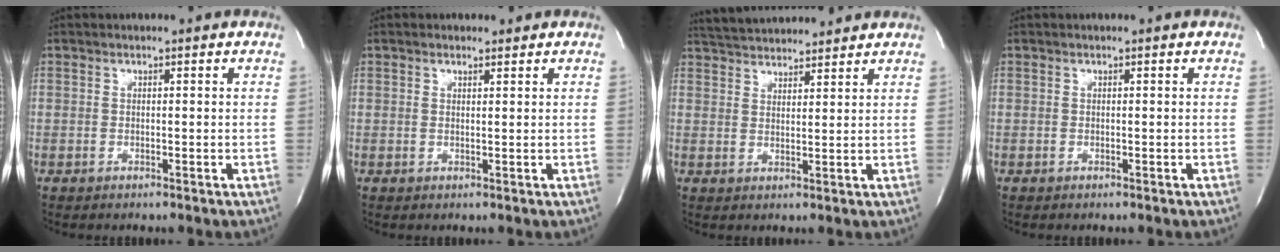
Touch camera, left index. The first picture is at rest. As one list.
[{"total": 1.0, "force": [0.8, 0.3, 0.5], "torque": [-0.017, -0.002, 0.012]}, {"total": 9.7, "force": [9.3, 1.2, 2.5], "torque": [-0.051, 0.026, 0.146]}, {"total": 0.0}]